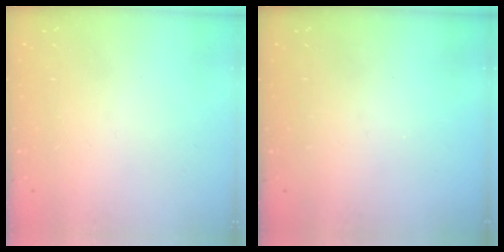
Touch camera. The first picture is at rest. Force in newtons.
{"total": 0.0}